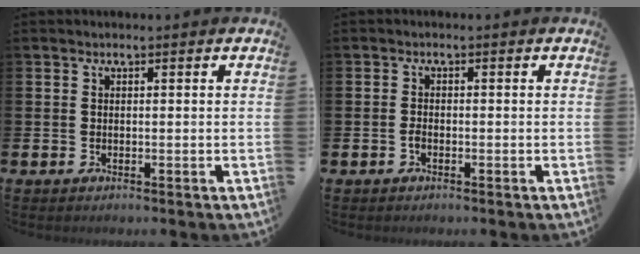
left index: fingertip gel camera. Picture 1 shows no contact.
{"total": 1.0, "force": [-0.5, 0.5, 0.7], "torque": [-0.009, -0.002, -0.013]}